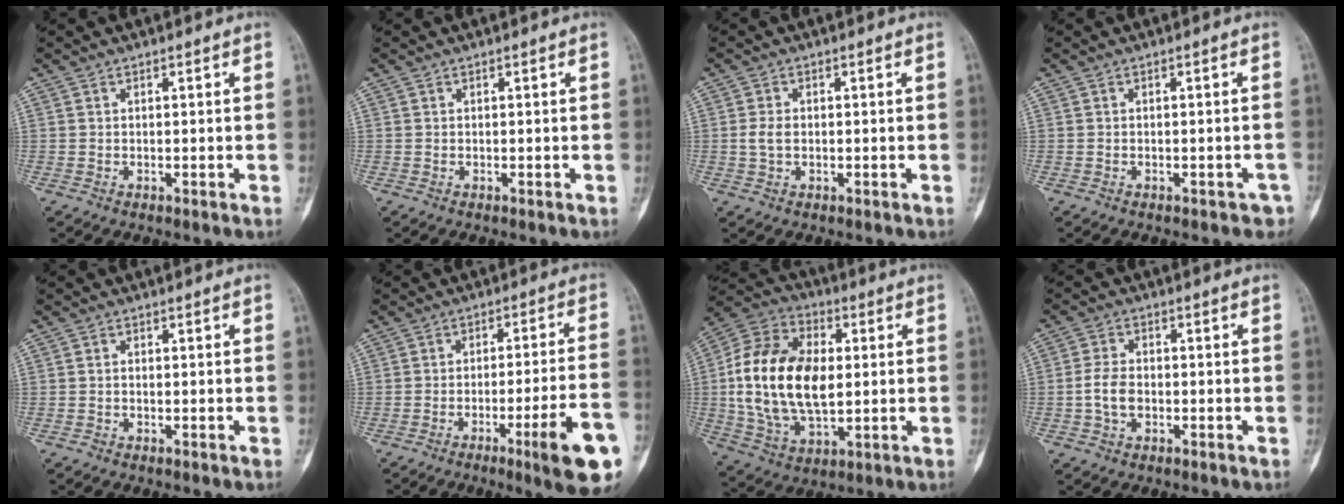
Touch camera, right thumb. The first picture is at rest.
{"total": 0.0}
{"total": 2.6, "force": [-0.1, 1.8, 2.0], "torque": [-0.043, 0.005, -0.003]}
{"total": 2.9, "force": [-2.2, 1.6, 1.2], "torque": [-0.003, 0.015, -0.020]}
{"total": 0.5, "force": [-0.1, 0.4, 0.3], "torque": [-0.003, 0.002, -0.005]}
{"total": 13.5, "force": [-6.1, 1.2, 12.0], "torque": [-0.164, 0.016, -0.084]}
{"total": 21.4, "force": [1.2, 12.8, 17.0], "torque": [-0.322, 0.005, 0.024]}
{"total": 4.8, "force": [-1.0, 3.2, 3.5], "torque": [-0.070, 0.012, -0.021]}